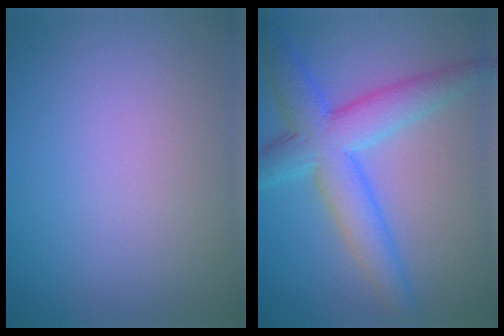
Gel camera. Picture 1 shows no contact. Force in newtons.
{"total": 6.9, "press": 6.9, "slide": 0.3}